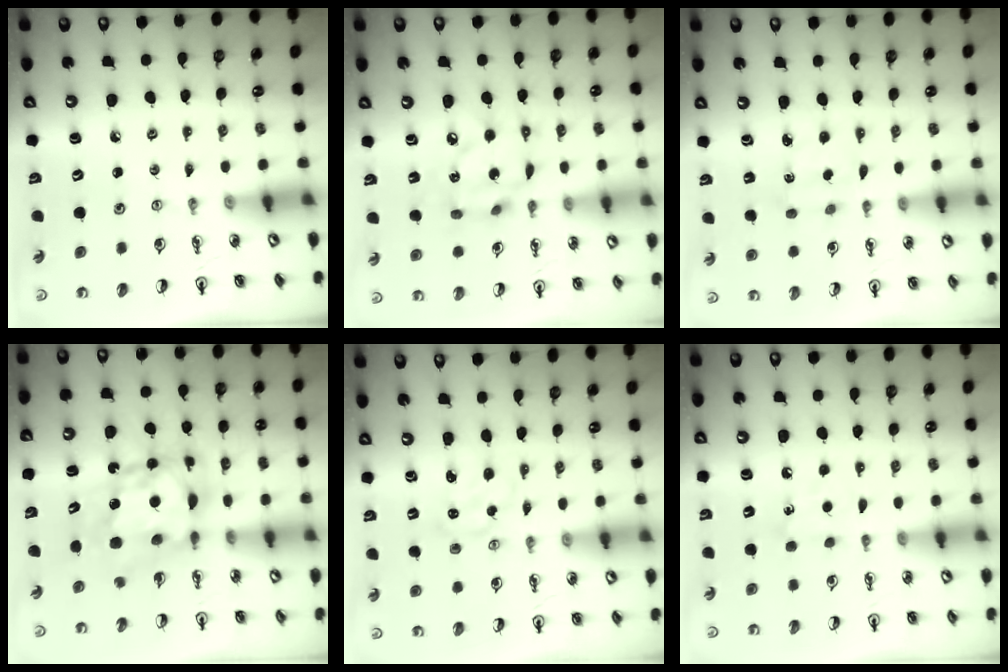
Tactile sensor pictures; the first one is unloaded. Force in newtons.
{"total": 11.9, "press": 11.9, "slide": 0.8}
{"total": 1.8, "press": 1.6, "slide": 0.7}
{"total": 9.8, "press": 9.7, "slide": 1.5}
{"total": 1.4, "press": 1.4, "slide": 0.3}
{"total": 5.0, "press": 5.0, "slide": 0.7}